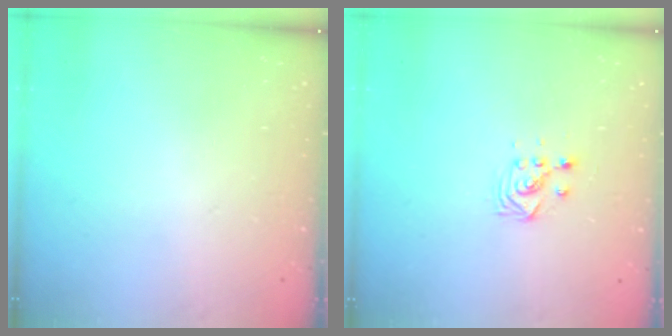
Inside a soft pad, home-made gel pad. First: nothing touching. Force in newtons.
{"total": 3.6, "press": 3.6, "slide": 0.4}